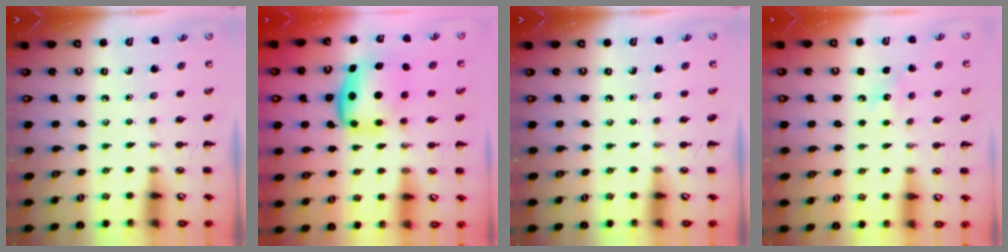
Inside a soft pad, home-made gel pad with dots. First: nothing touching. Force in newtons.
{"total": 6.6, "press": 6.5, "slide": 1.1}
{"total": 0.0}
{"total": 6.4, "press": 6.1, "slide": 1.7}